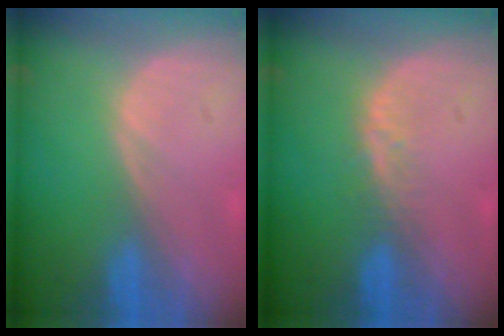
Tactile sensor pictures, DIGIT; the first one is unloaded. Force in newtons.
{"total": 2.1, "press": 2.1, "slide": 0.2}